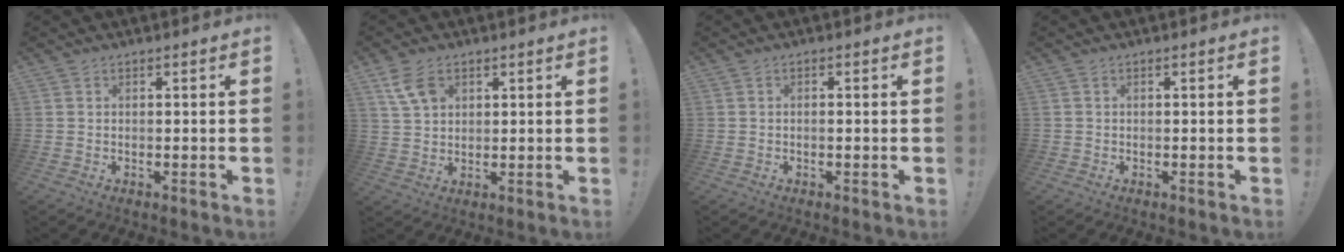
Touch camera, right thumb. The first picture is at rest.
{"total": 7.3, "force": [3.5, 4.9, 4.1], "torque": [-0.080, -0.006, 0.071]}
{"total": 0.7, "force": [-0.5, -0.1, 0.6], "torque": [-0.011, 0.000, -0.008]}
{"total": 0.7, "force": [-0.5, 0.6, 0.1], "torque": [0.001, 0.004, -0.009]}